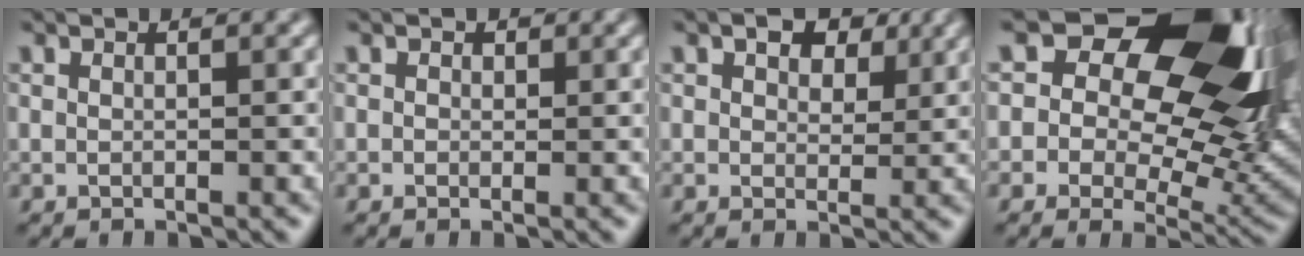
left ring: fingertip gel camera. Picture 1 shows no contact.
{"total": 0.6, "force": [0.4, 0.4, 0.0], "torque": [-0.001, 0.003, 0.009]}
{"total": 4.8, "force": [2.8, 2.7, 2.7], "torque": [-0.037, 0.014, 0.027]}
{"total": 16.3, "force": [6.9, 9.9, 10.9], "torque": [-0.156, 0.025, 0.120]}